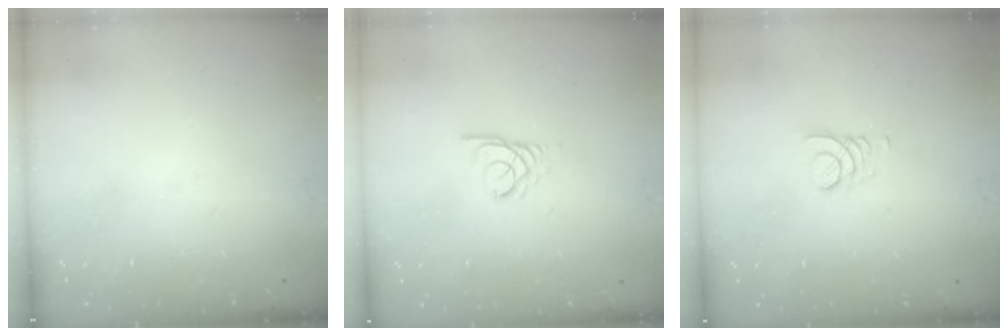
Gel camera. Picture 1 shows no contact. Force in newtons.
{"total": 2.2, "press": 2.2, "slide": 0.2}
{"total": 2.2, "press": 2.2, "slide": 0.3}